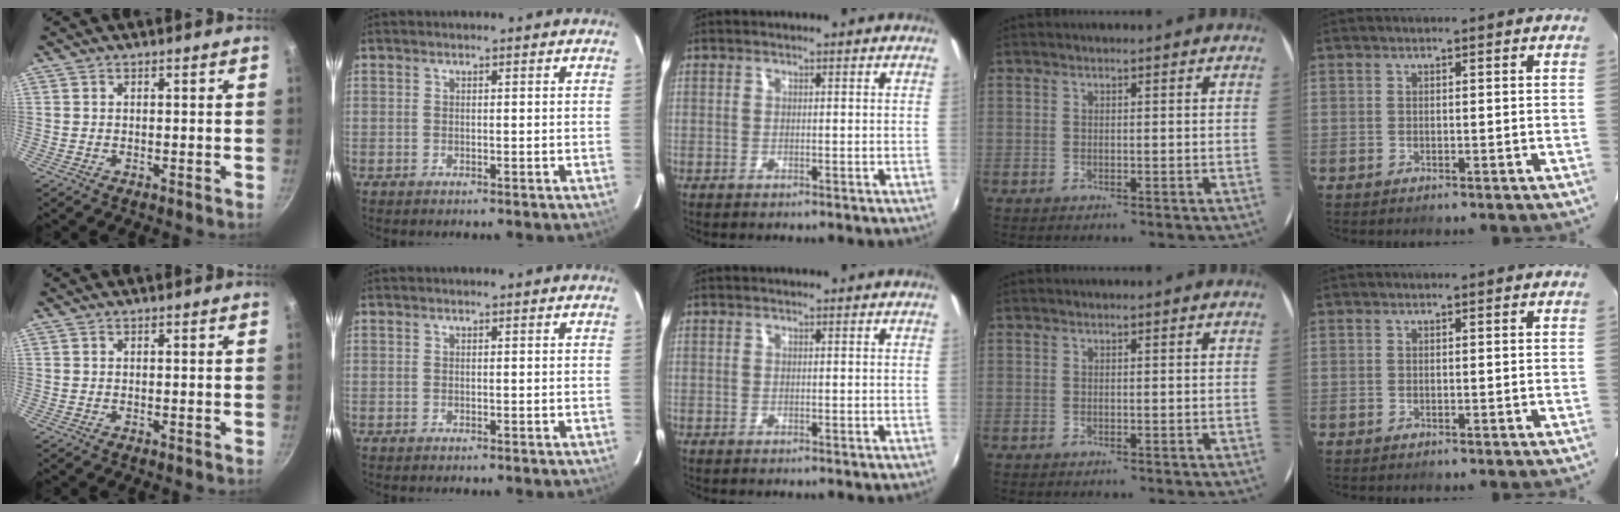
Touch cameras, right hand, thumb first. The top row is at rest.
{}